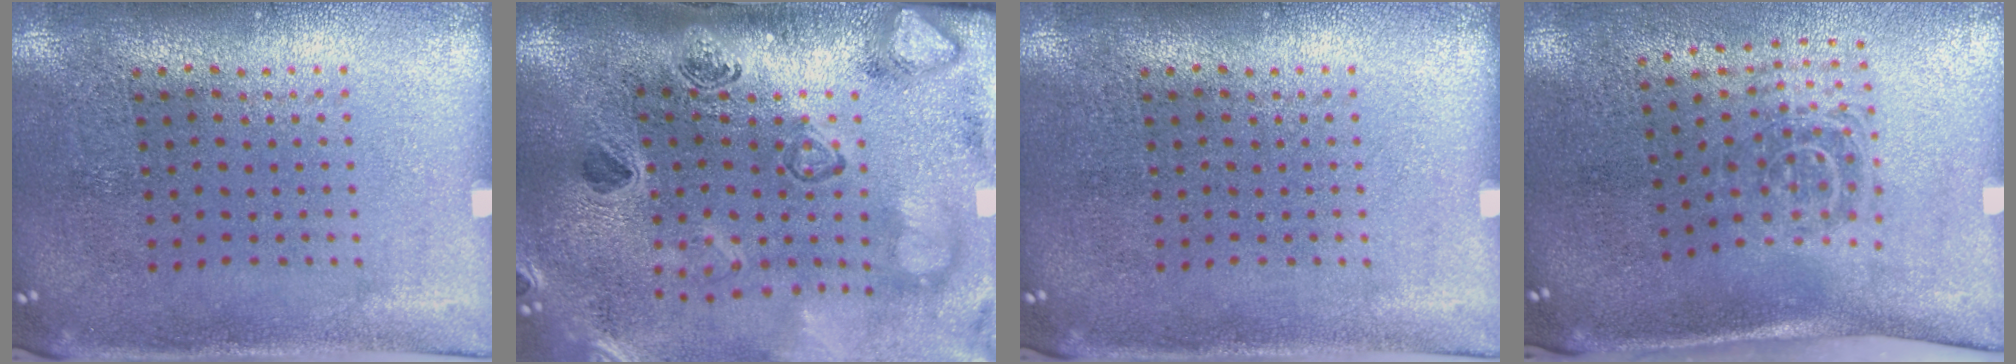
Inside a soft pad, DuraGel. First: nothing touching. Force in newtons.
{"total": 2.8, "press": 2.3, "slide": 1.6}
{"total": 0.0}
{"total": 1.7, "press": 1.2, "slide": 1.3}